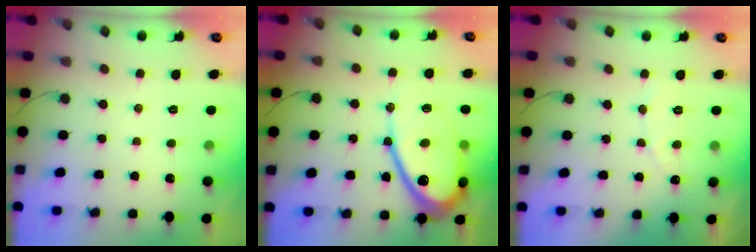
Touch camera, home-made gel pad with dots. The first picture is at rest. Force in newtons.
{"total": 15.3, "press": 15.2, "slide": 1.5}
{"total": 4.5, "press": 4.5, "slide": 0.3}